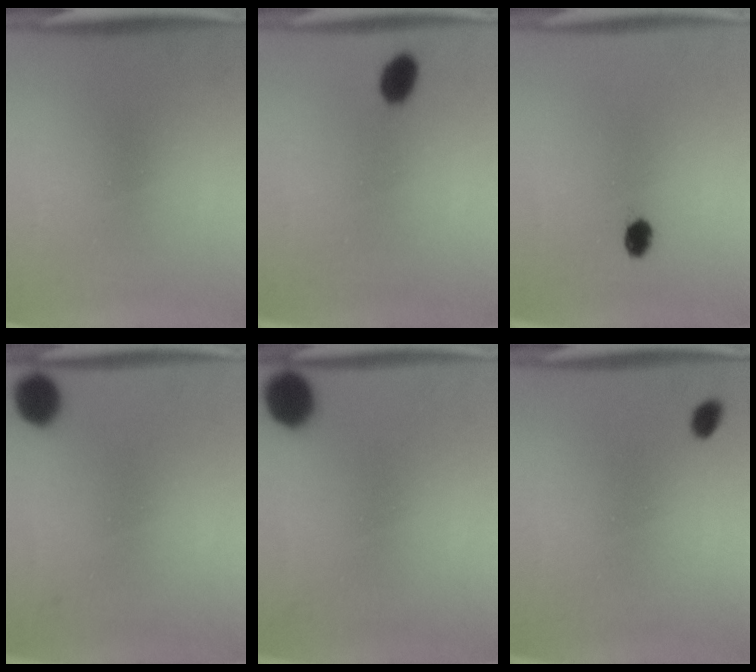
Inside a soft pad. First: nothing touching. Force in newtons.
{"total": 4.4}
{"total": 2.9}
{"total": 5.3}
{"total": 4.1}
{"total": 1.9}